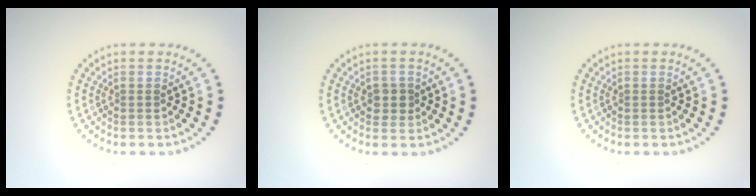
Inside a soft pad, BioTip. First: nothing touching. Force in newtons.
{"total": 1.7, "press": 1.6, "slide": 0.6}
{"total": 0.0}